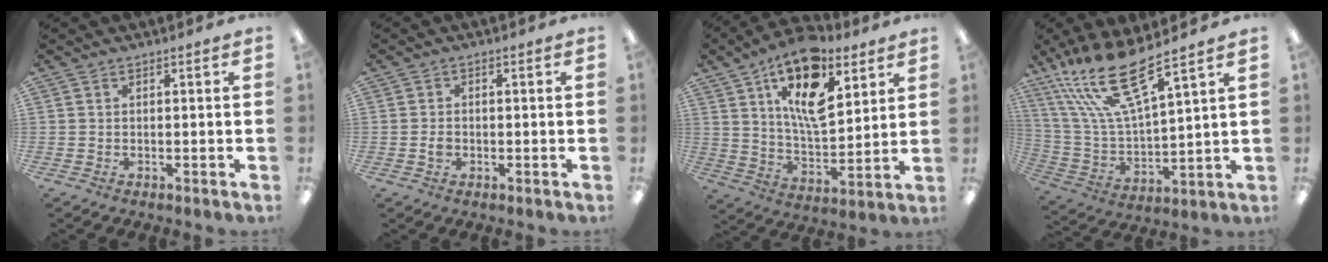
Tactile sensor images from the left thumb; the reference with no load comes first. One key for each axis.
{"total": 1.7, "fx": -0.4, "fy": 1.4, "fz": 0.8, "tx": -0.014, "ty": 0.004, "tz": -0.008}
{"total": 18.7, "fx": 10.6, "fy": 8.5, "fz": 12.8, "tx": -0.198, "ty": -0.044, "tz": 0.177}
{"total": 18.5, "fx": 12.8, "fy": 4.7, "fz": 12.4, "tx": -0.262, "ty": -0.071, "tz": 0.222}